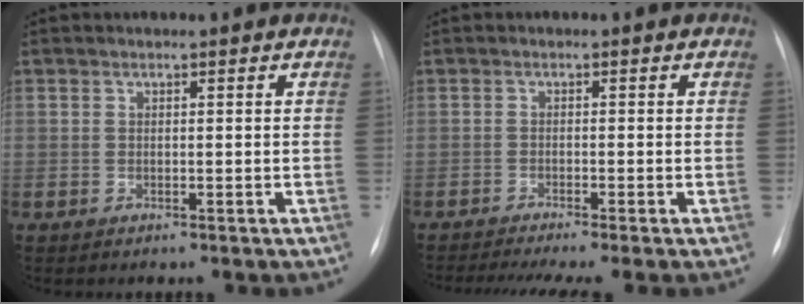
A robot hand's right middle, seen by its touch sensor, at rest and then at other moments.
{"total": 7.3, "force": [-5.7, -0.1, 4.5], "torque": [-0.062, -0.013, -0.089]}